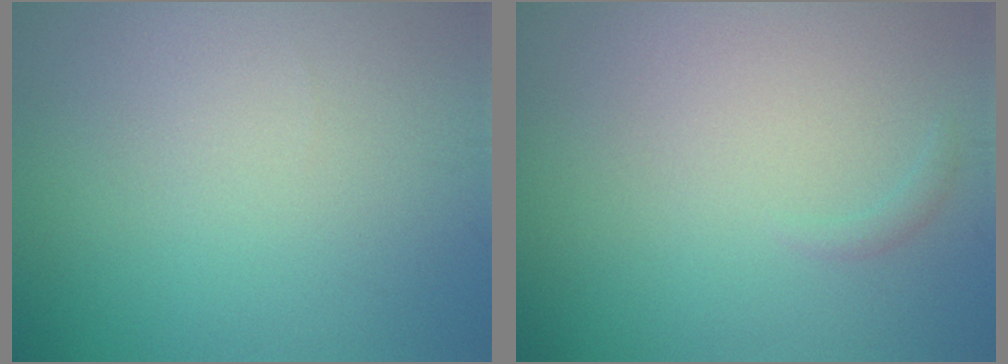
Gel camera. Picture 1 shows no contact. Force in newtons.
{"total": 0.6, "press": 0.6, "slide": 0.1}